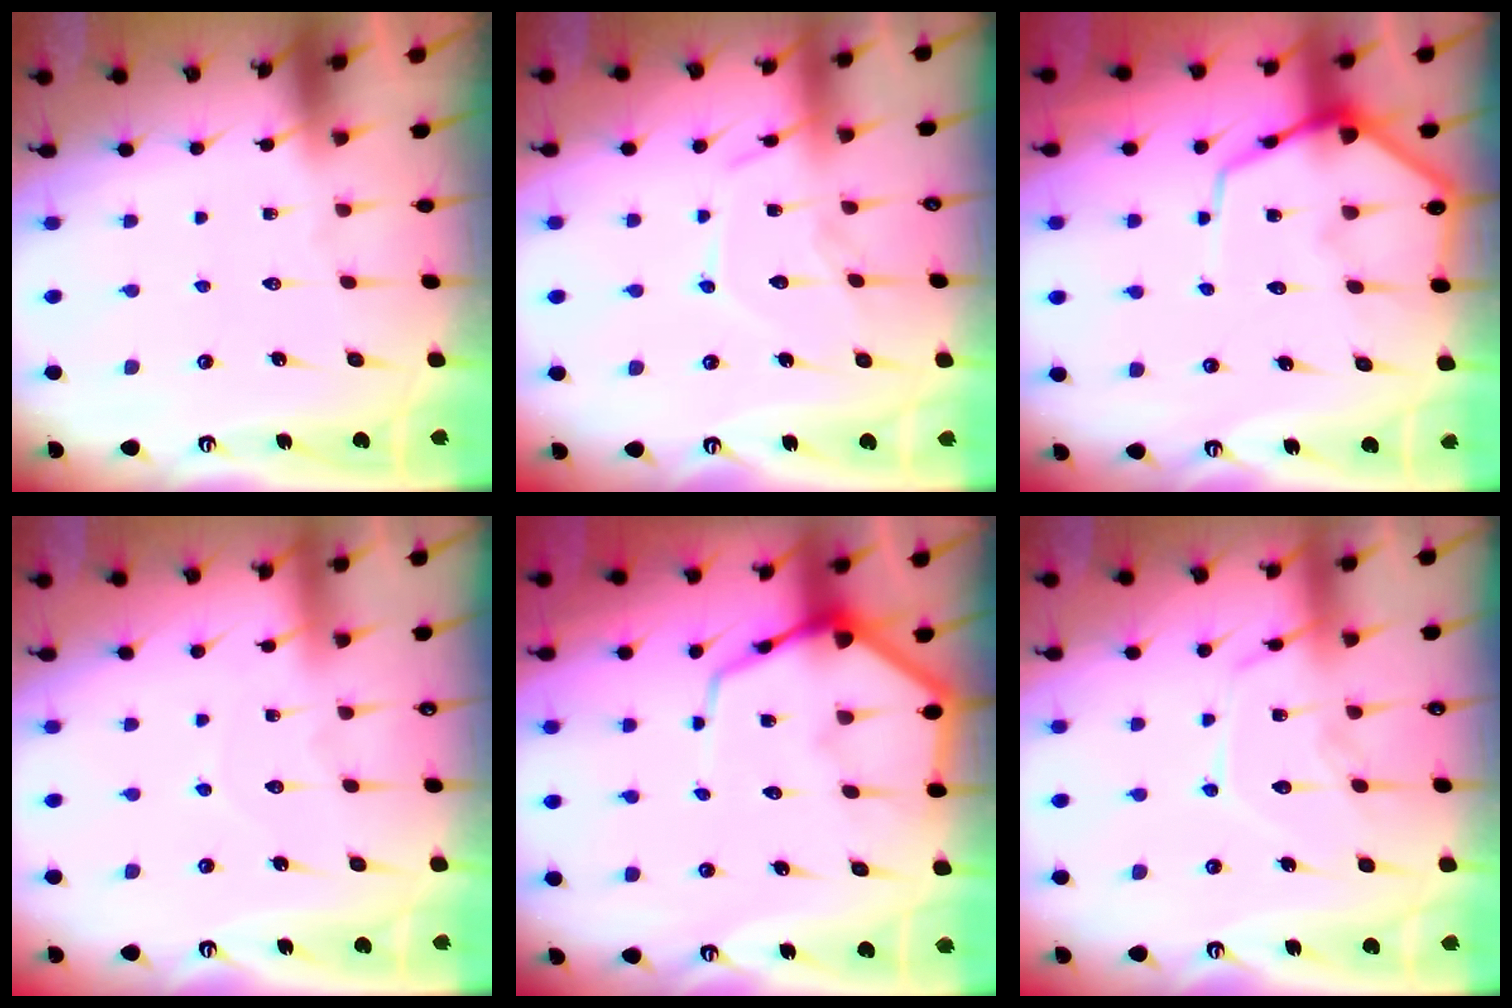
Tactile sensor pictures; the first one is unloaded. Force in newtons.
{"total": 11.5, "press": 11.5, "slide": 0.9}
{"total": 9.7, "press": 9.7, "slide": 1.0}
{"total": 3.4, "press": 3.4, "slide": 0.4}
{"total": 10.5, "press": 10.4, "slide": 1.1}
{"total": 13.1, "press": 13.0, "slide": 1.0}